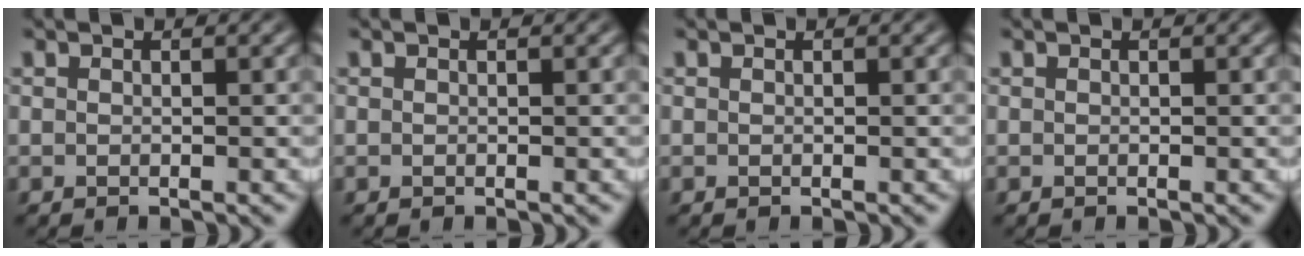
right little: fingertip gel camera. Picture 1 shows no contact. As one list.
[{"total": 0.0}, {"total": 0.0}, {"total": 0.0}]